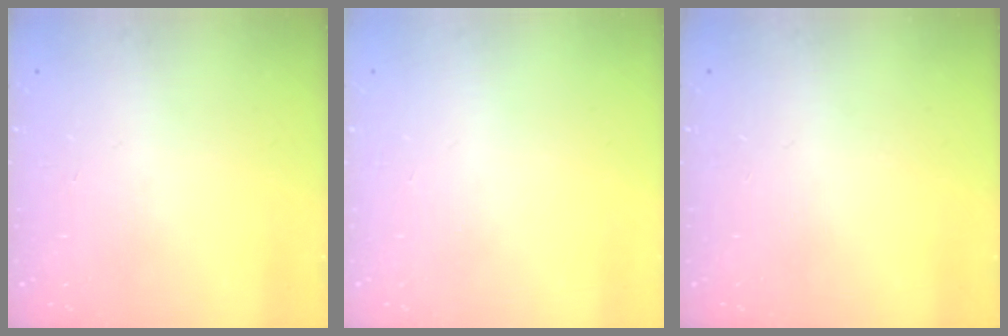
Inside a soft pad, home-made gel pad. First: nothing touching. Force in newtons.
{"total": 0.0}
{"total": 0.0}